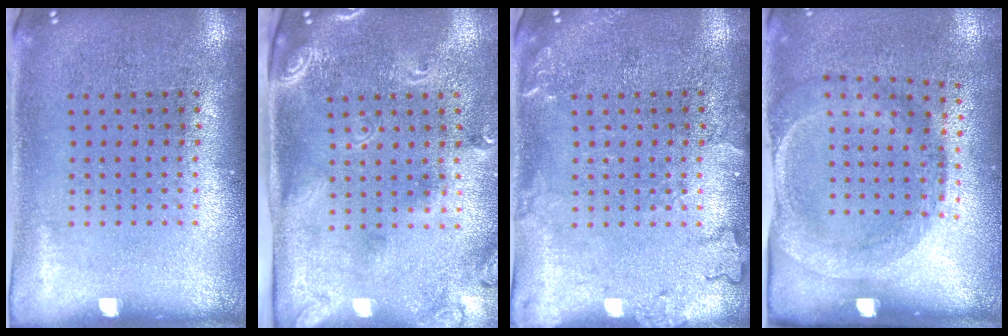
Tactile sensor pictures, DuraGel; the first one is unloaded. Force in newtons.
{"total": 2.5, "press": 1.8, "slide": 1.7}
{"total": 1.9, "press": 1.9, "slide": 0.3}
{"total": 1.9, "press": 1.2, "slide": 1.5}